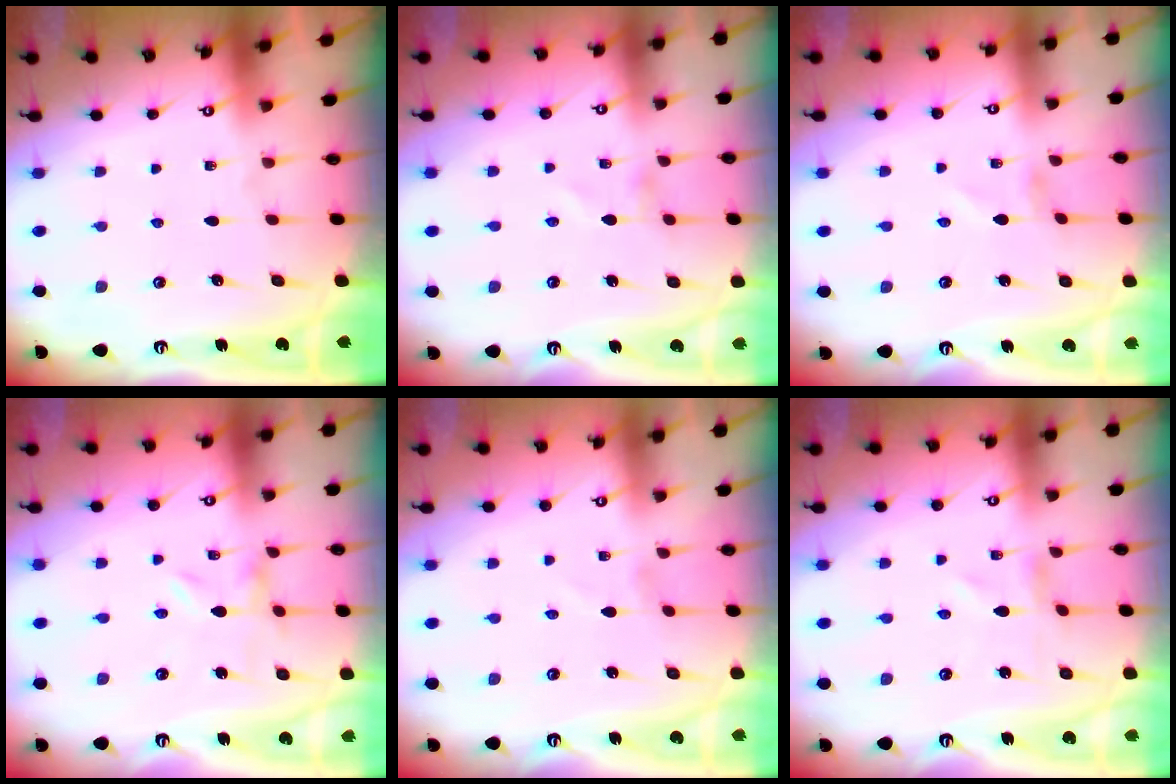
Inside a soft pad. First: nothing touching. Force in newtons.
{"total": 0.8, "press": 0.7, "slide": 0.3}
{"total": 0.7, "press": 0.7, "slide": 0.2}
{"total": 0.0}
{"total": 1.2, "press": 1.2, "slide": 0.1}
{"total": 0.8, "press": 0.8, "slide": 0.1}